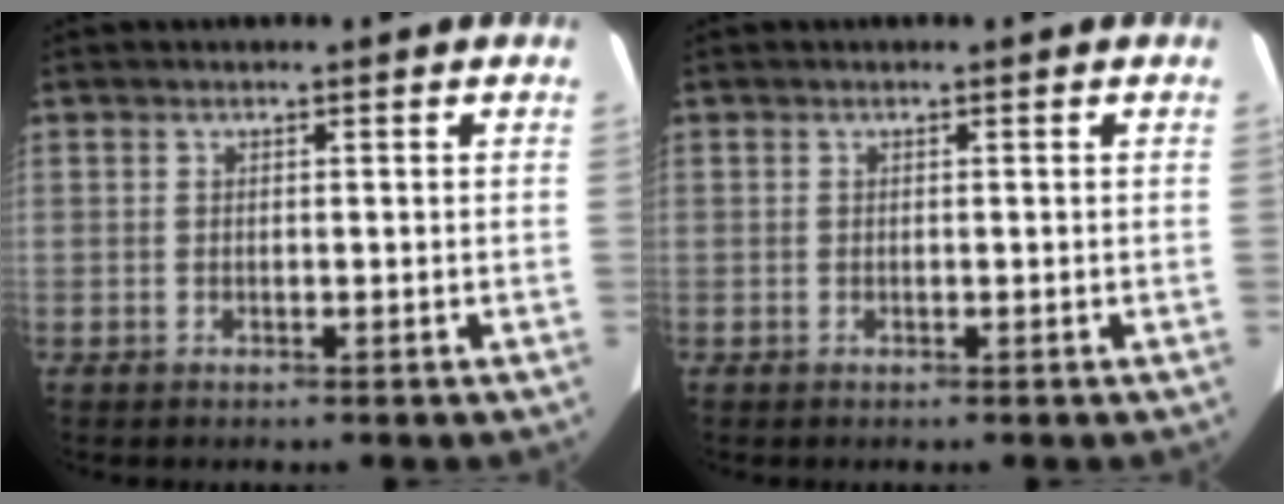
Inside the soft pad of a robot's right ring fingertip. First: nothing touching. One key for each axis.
{"total": 0.0}